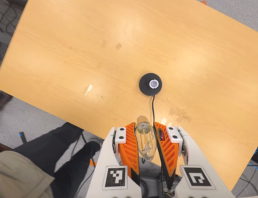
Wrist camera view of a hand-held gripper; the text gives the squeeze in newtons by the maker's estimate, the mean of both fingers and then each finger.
{"total": 20.5, "left": 22.1, "right": 18.9}